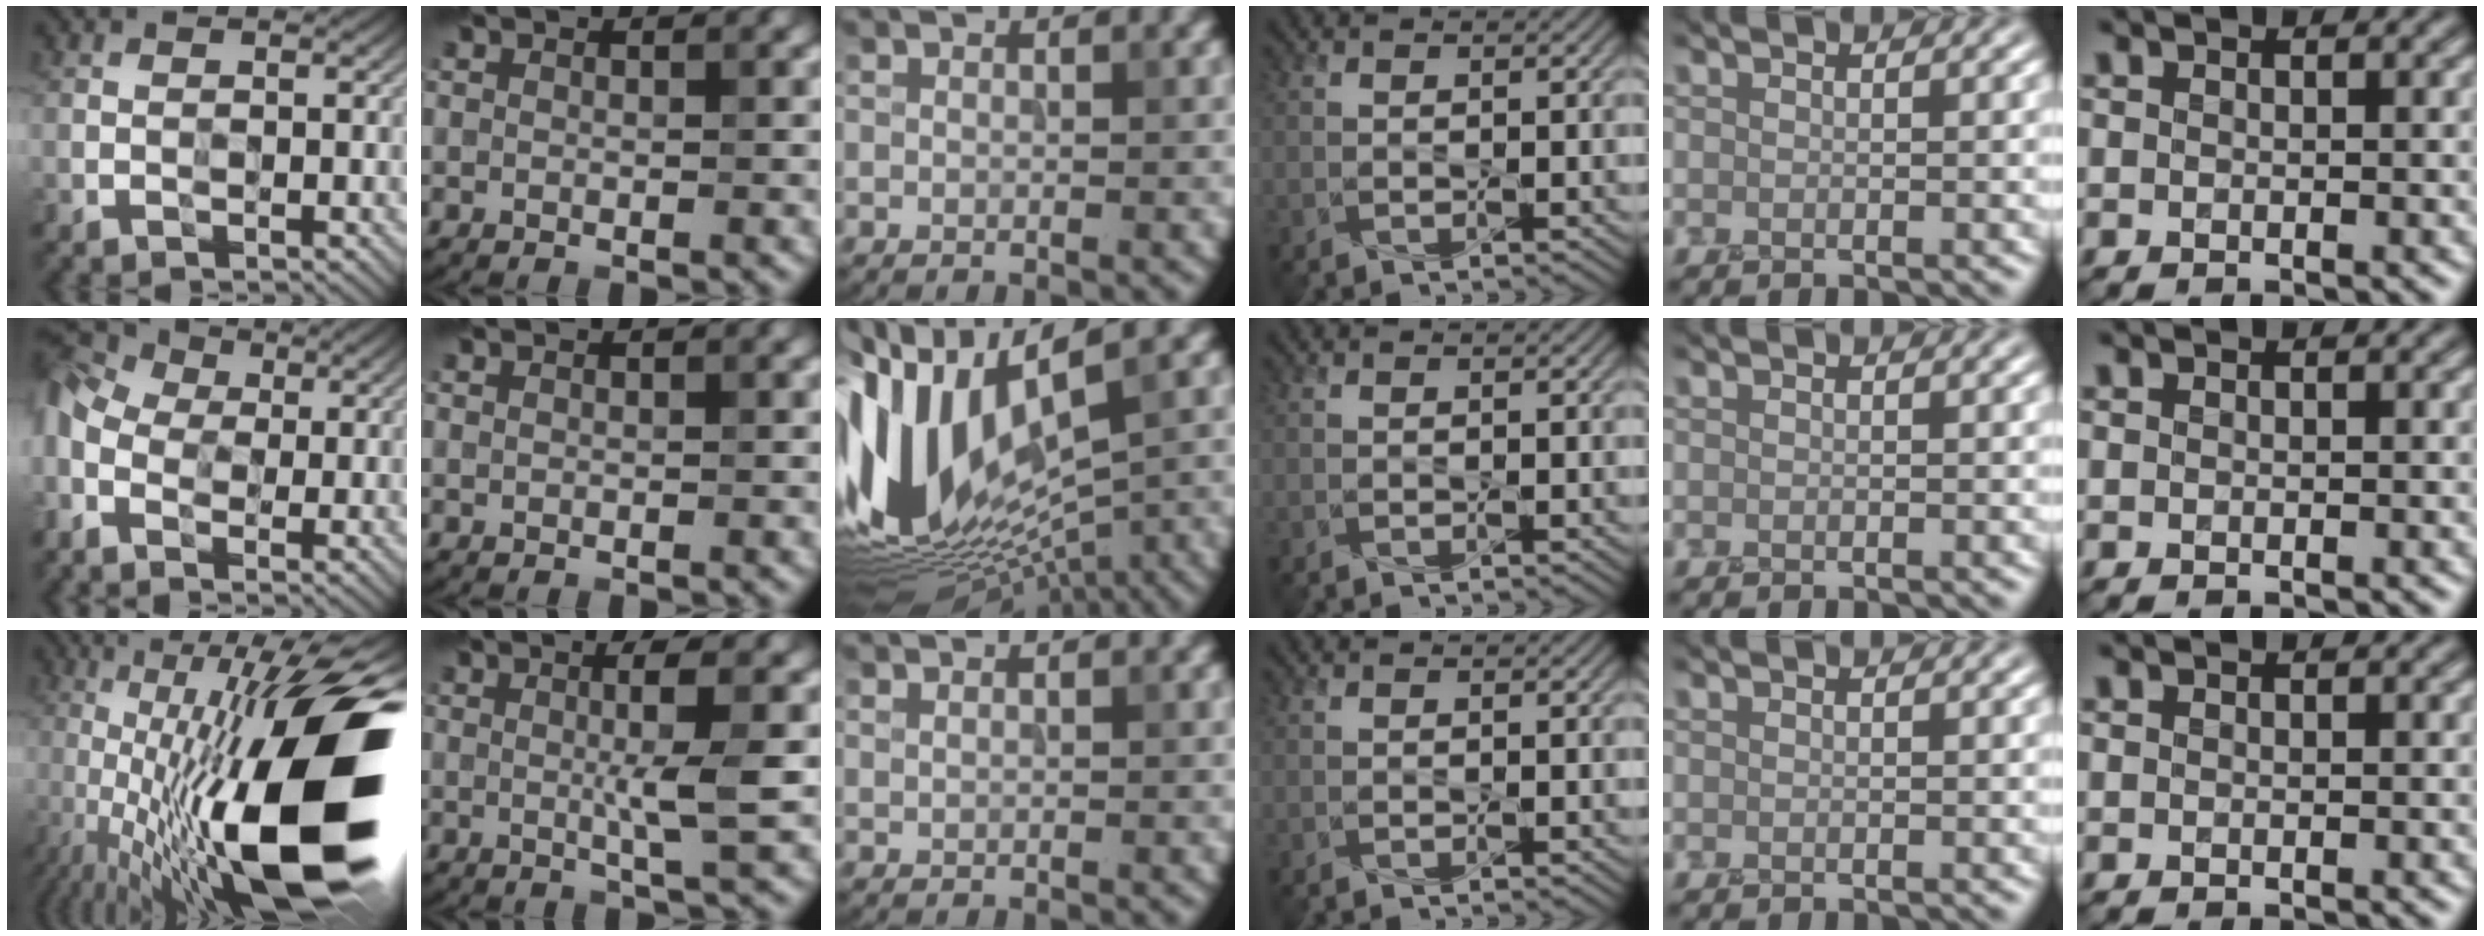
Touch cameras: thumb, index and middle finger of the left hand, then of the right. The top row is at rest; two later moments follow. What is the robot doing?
{"motion": "press", "object": "grip strengthener"}